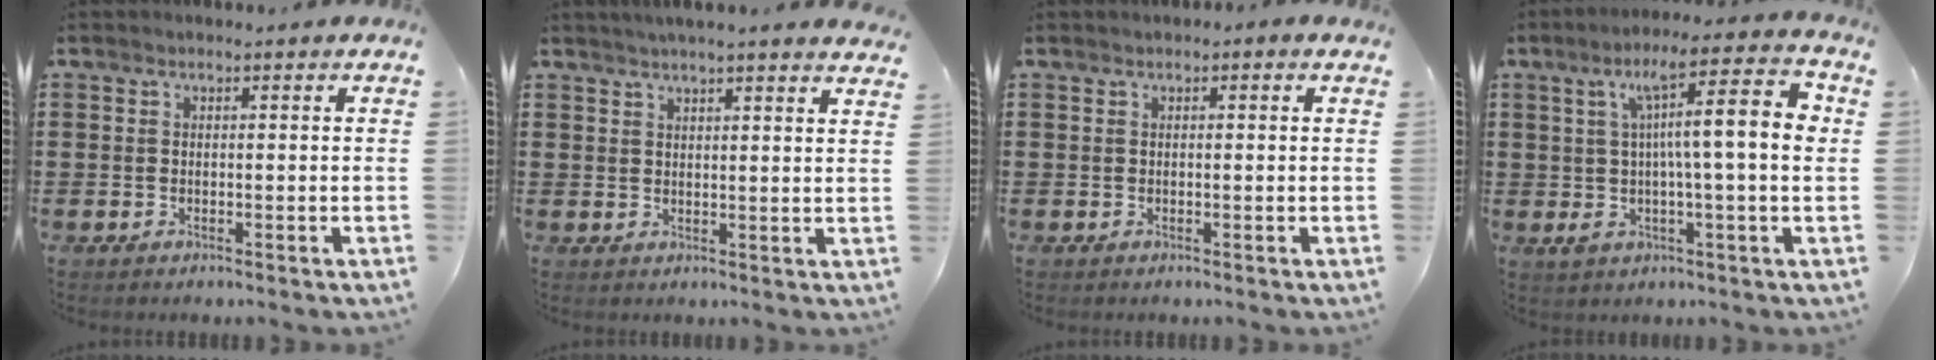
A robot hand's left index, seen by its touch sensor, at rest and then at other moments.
{"total": 2.9, "force": [2.7, -0.5, 0.8], "torque": [-0.022, -0.006, 0.050]}
{"total": 0.0}
{"total": 11.7, "force": [1.9, 1.6, 11.4], "torque": [-0.198, -0.001, 0.022]}